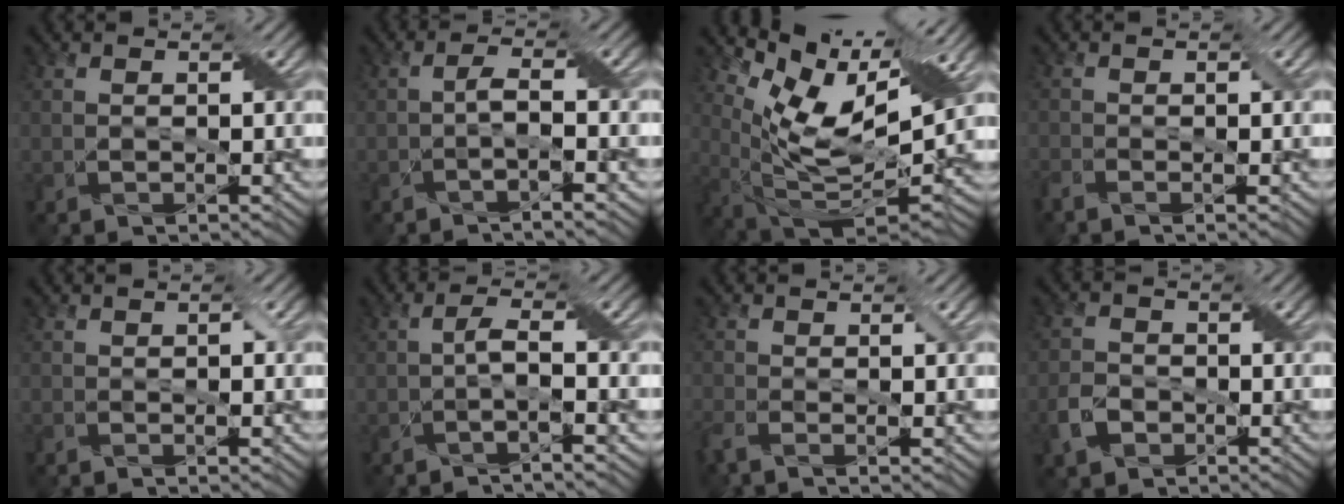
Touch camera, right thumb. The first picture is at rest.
{"total": 2.0, "force": [-1.0, -0.2, 1.7], "torque": [-0.036, 0.007, -0.027]}
{"total": 13.6, "force": [6.0, 5.6, 10.9], "torque": [-0.219, -0.010, 0.117]}
{"total": 1.5, "force": [-1.1, 0.4, 1.0], "torque": [-0.028, -0.004, -0.027]}
{"total": 0.7, "force": [0.0, 0.4, 0.6], "torque": [-0.009, 0.001, -0.001]}
{"total": 2.4, "force": [-1.1, -0.2, 2.1], "torque": [-0.044, 0.009, -0.028]}
{"total": 2.3, "force": [-1.3, 0.7, 1.8], "torque": [-0.051, -0.004, -0.033]}
{"total": 3.7, "force": [-2.2, 2.6, 1.4], "torque": [-0.037, -0.006, -0.050]}